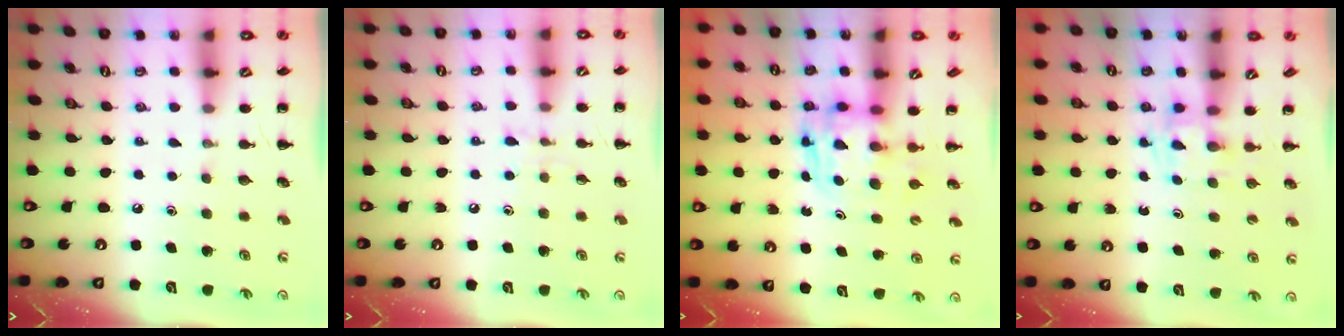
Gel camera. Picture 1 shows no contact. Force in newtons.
{"total": 4.7, "press": 4.4, "slide": 1.5}
{"total": 2.8, "press": 2.8, "slide": 0.2}
{"total": 2.5, "press": 2.1, "slide": 1.2}